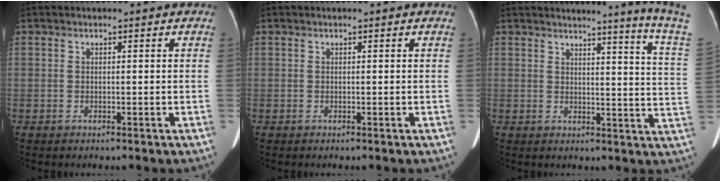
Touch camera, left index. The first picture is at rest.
{"total": 0.0}
{"total": 12.6, "force": [11.1, -2.8, 5.3], "torque": [-0.068, -0.094, 0.109]}